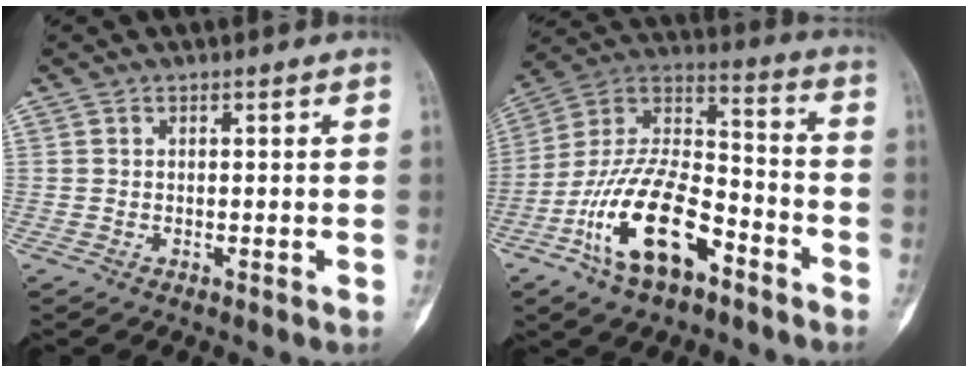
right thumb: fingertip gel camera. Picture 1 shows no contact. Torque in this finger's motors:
{"motor_torque": [0.33, 0.99, 1.40, -1.37, 0.25]}